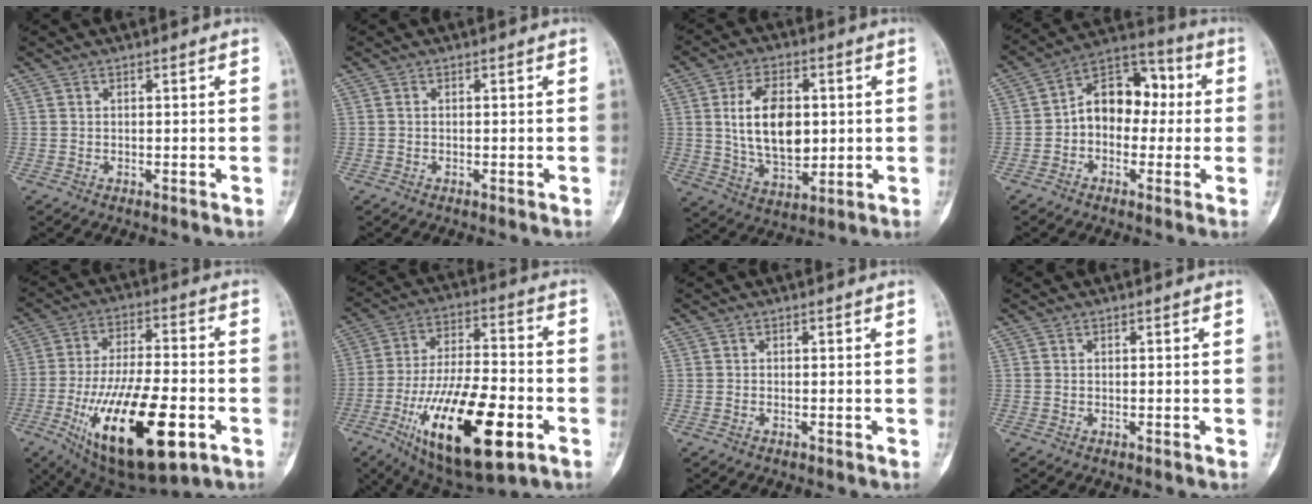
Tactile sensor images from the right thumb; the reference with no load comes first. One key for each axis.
{"total": 0.0}
{"total": 13.3, "fx": 1.6, "fy": 8.0, "fz": 10.6, "tx": -0.165, "ty": -0.010, "tz": 0.036}
{"total": 12.5, "fx": 0.1, "fy": 8.8, "fz": 8.8, "tx": -0.095, "ty": 0.044, "tz": -0.014}
{"total": 24.2, "fx": -8.3, "fy": 9.5, "fz": 20.7, "tx": -0.383, "ty": 0.006, "tz": -0.122}
{"total": 24.3, "fx": -9.0, "fy": 9.2, "fz": 20.6, "tx": -0.384, "ty": 0.014, "tz": -0.141}
{"total": 0.0}
{"total": 0.0}